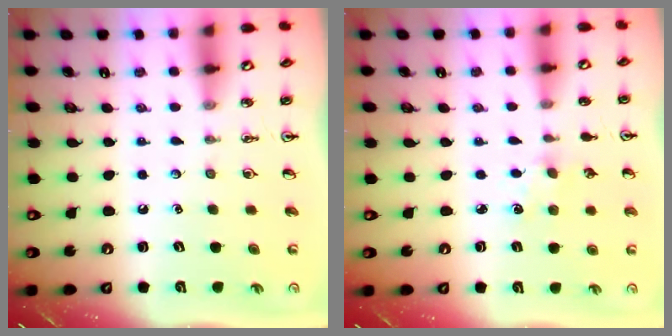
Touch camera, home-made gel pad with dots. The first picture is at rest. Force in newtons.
{"total": 2.5, "press": 2.5, "slide": 0.4}